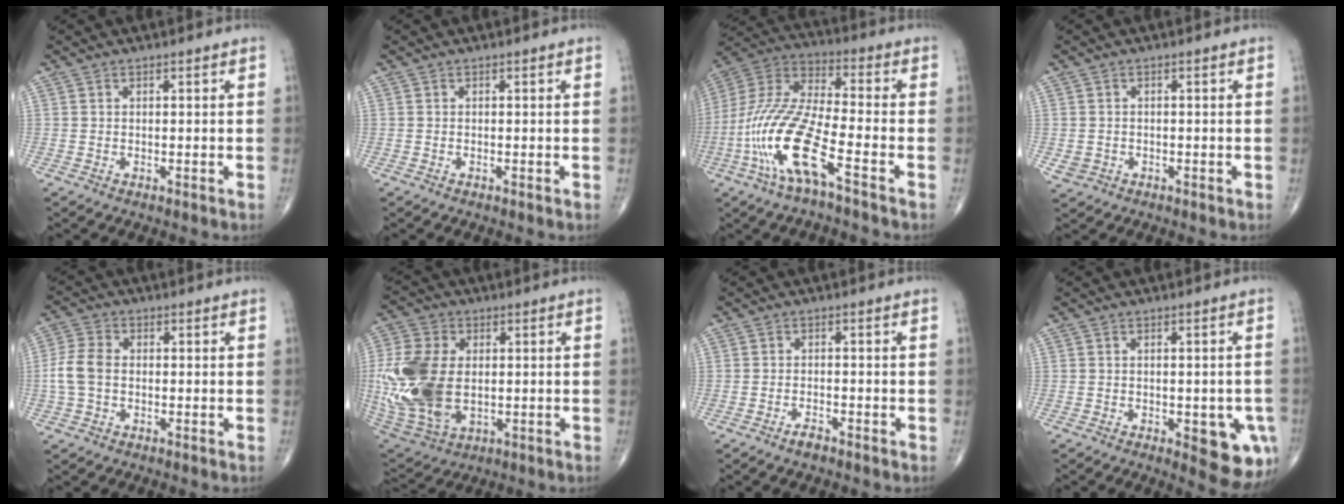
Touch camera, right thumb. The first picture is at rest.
{"total": 0.0}
{"total": 17.6, "force": [-7.4, 4.1, 15.4], "torque": [-0.349, 0.032, -0.149]}
{"total": 2.2, "force": [-0.7, 1.9, 0.7], "torque": [-0.009, 0.003, -0.007]}
{"total": 6.0, "force": [-0.6, 4.2, 4.3], "torque": [-0.101, 0.016, -0.017]}
{"total": 21.8, "force": [-0.4, 14.0, 16.8], "torque": [-0.396, -0.015, 0.009]}
{"total": 2.1, "force": [-1.7, 0.6, 1.1], "torque": [-0.024, 0.006, -0.033]}
{"total": 9.8, "force": [-3.2, 4.0, 8.3], "torque": [-0.072, -0.001, -0.031]}